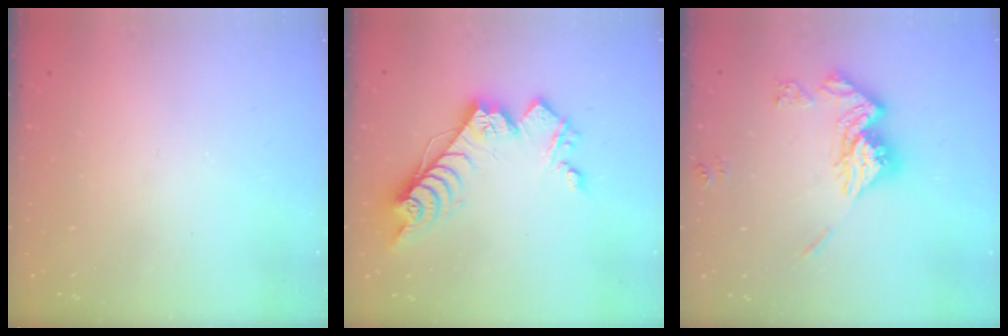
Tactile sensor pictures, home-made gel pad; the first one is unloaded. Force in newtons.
{"total": 16.7, "press": 16.7, "slide": 0.3}
{"total": 15.2, "press": 15.2, "slide": 1.5}